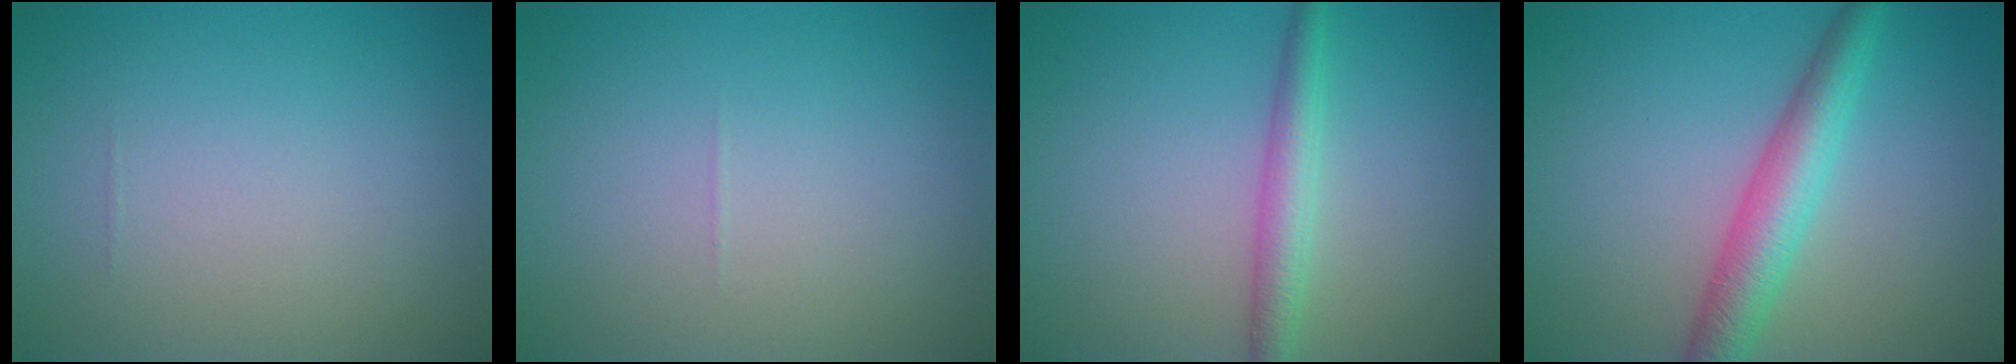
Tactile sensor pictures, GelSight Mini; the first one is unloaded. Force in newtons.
{"total": 0.0}
{"total": 2.8, "press": 2.8, "slide": 0.1}
{"total": 4.6, "press": 4.6, "slide": 0.2}